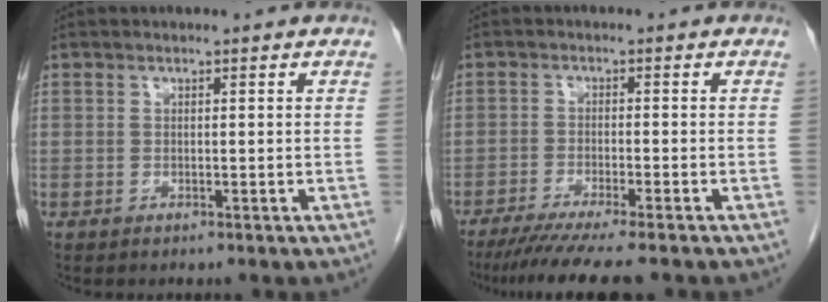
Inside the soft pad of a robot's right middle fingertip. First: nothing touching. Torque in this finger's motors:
{"motor_torque": [0.26, -0.12, 0.09, 0.07]}